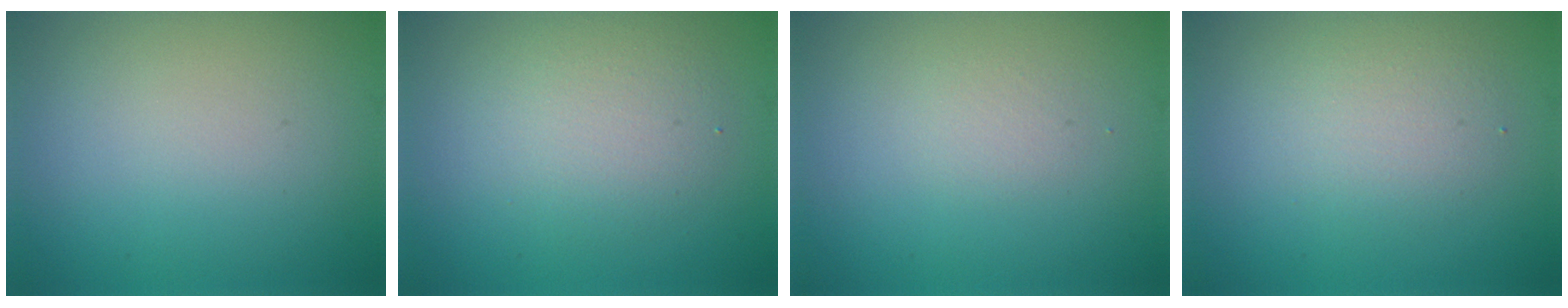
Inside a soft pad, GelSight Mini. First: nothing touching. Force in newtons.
{"total": 3.1, "press": 3.1, "slide": 0.1}
{"total": 0.8, "press": 0.8, "slide": 0.1}
{"total": 2.5, "press": 2.5, "slide": 0.1}